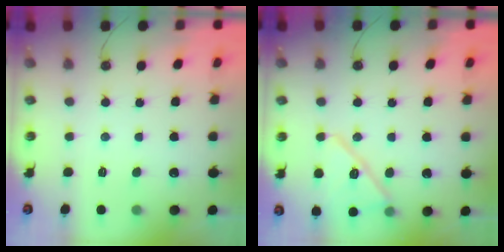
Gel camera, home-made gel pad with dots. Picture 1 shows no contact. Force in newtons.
{"total": 13.3, "press": 13.3, "slide": 0.5}